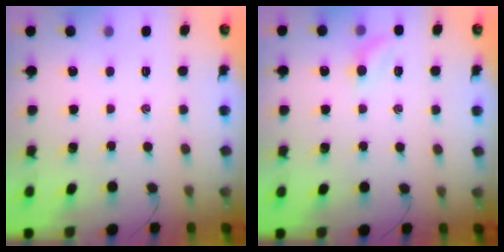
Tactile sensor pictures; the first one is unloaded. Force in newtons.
{"total": 6.5, "press": 6.3, "slide": 1.4}